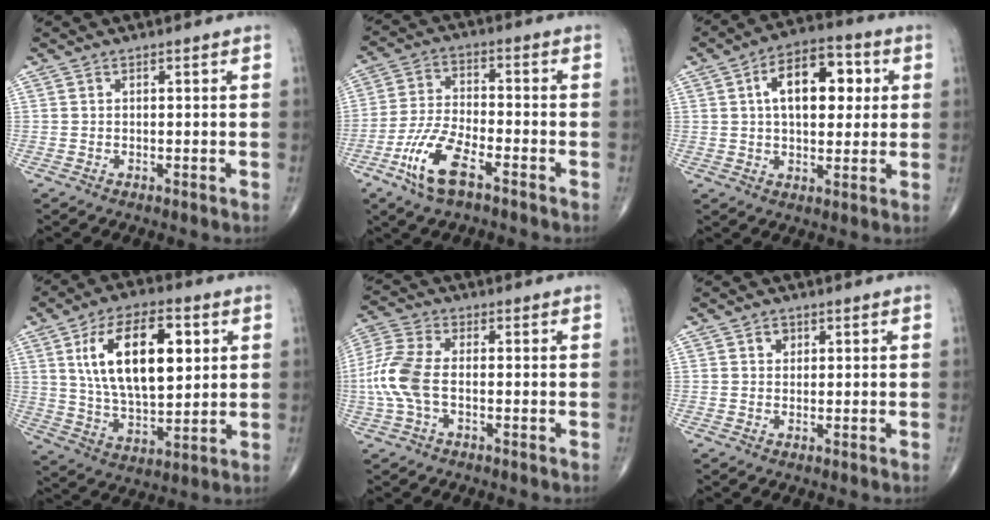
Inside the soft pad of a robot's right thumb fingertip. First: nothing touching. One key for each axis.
{"total": 10.6, "fx": -5.8, "fy": 3.7, "fz": 8.1, "tx": -0.172, "ty": 0.023, "tz": -0.112}
{"total": 13.7, "fx": 3.1, "fy": 7.7, "fz": 11.0, "tx": -0.141, "ty": 0.014, "tz": 0.043}
{"total": 19.0, "fx": 5.2, "fy": 9.3, "fz": 15.7, "tx": -0.247, "ty": -0.011, "tz": 0.096}
{"total": 9.4, "fx": -1.3, "fy": 4.9, "fz": 8.0, "tx": -0.202, "ty": 0.022, "tz": -0.030}
{"total": 1.9, "fx": 0.8, "fy": 1.5, "fz": 0.7, "tx": 0.000, "ty": -0.002, "tz": 0.010}